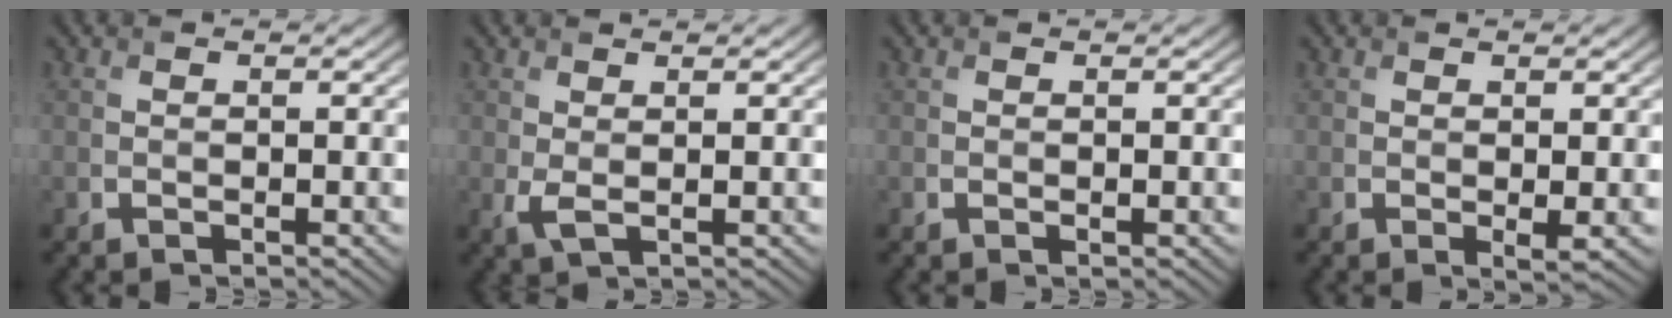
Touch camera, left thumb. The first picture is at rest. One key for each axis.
{"total": 1.8, "fx": 0.6, "fy": 0.5, "fz": 1.6, "tx": -0.042, "ty": 0.000, "tz": 0.014}
{"total": 0.0}
{"total": 0.9, "fx": 0.2, "fy": -0.1, "fz": 0.9, "tx": -0.013, "ty": -0.005, "tz": 0.003}